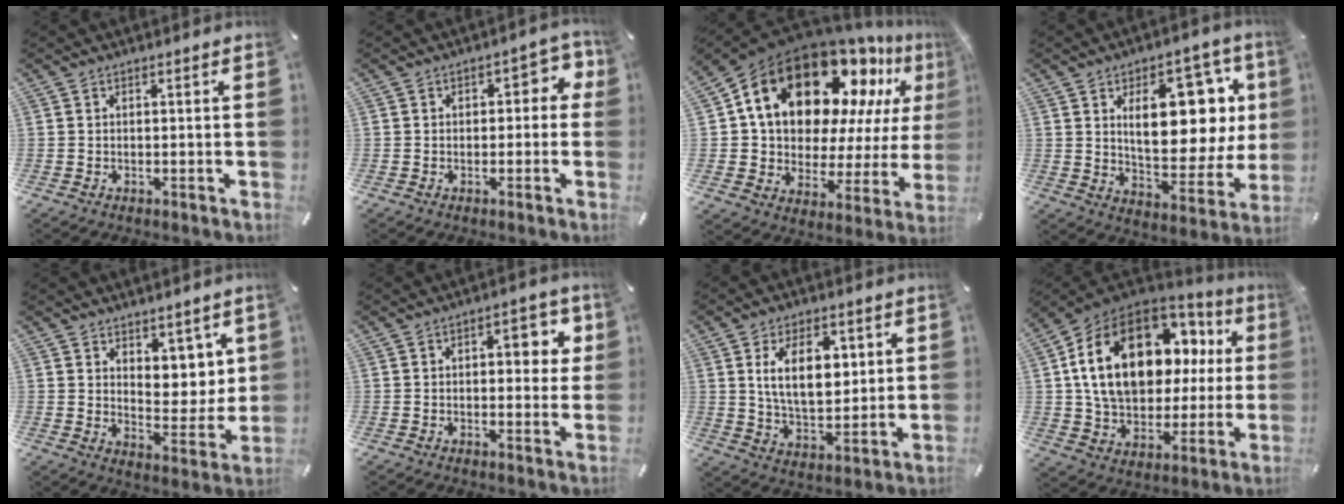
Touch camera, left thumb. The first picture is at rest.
{"total": 5.0, "force": [0.4, 3.3, 3.8], "torque": [-0.042, 0.004, -0.001]}
{"total": 24.5, "force": [13.4, 14.7, 14.3], "torque": [-0.231, -0.099, 0.238]}
{"total": 21.0, "force": [7.6, 11.0, 16.2], "torque": [-0.217, -0.045, 0.125]}
{"total": 7.0, "force": [4.7, 5.0, 1.3], "torque": [-0.005, -0.050, 0.088]}
{"total": 7.5, "force": [1.6, 4.0, 6.2], "torque": [-0.065, -0.008, 0.015]}
{"total": 12.6, "force": [4.0, 7.6, 9.3], "torque": [-0.165, -0.001, 0.067]}
{"total": 22.7, "force": [7.4, 14.8, 15.5], "torque": [-0.286, -0.022, 0.130]}